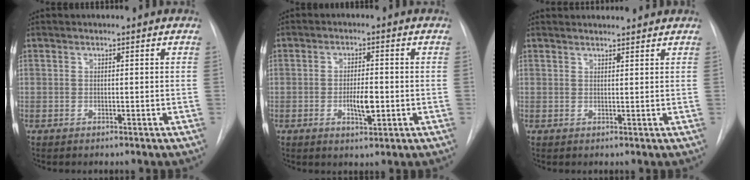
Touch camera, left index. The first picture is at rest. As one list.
[{"total": 4.3, "force": [-1.0, 1.2, 4.0], "torque": [-0.070, -0.002, -0.013]}, {"total": 5.0, "force": [4.8, 0.7, 0.9], "torque": [-0.011, 0.023, 0.059]}]